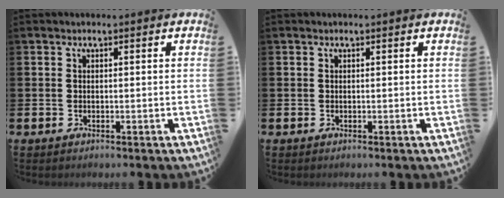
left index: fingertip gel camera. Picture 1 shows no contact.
{"total": 0.0}